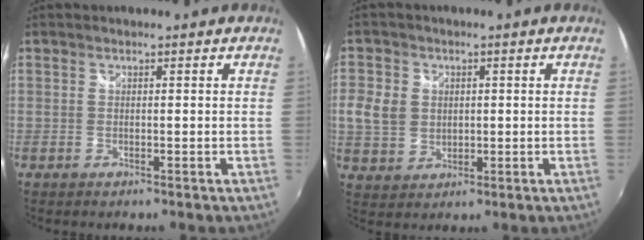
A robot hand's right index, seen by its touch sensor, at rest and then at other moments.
{"total": 7.6, "force": [0.4, 6.5, 3.8], "torque": [-0.091, 0.008, 0.010]}